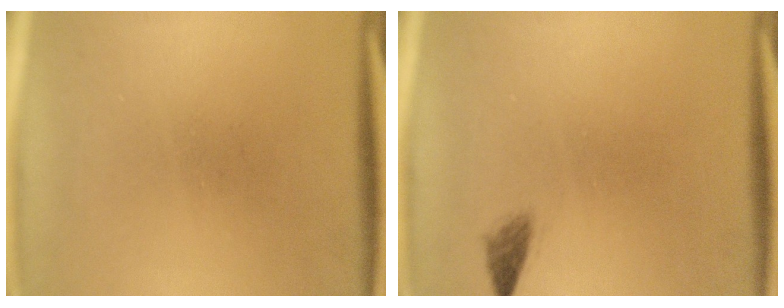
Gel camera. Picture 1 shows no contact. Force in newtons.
{"total": 1.3}